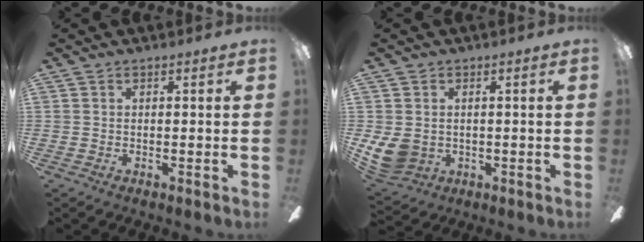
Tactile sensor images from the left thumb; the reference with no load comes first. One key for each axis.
{"total": 7.1, "fx": -0.2, "fy": 6.3, "fz": 3.3, "tx": -0.088, "ty": -0.001, "tz": -0.004}